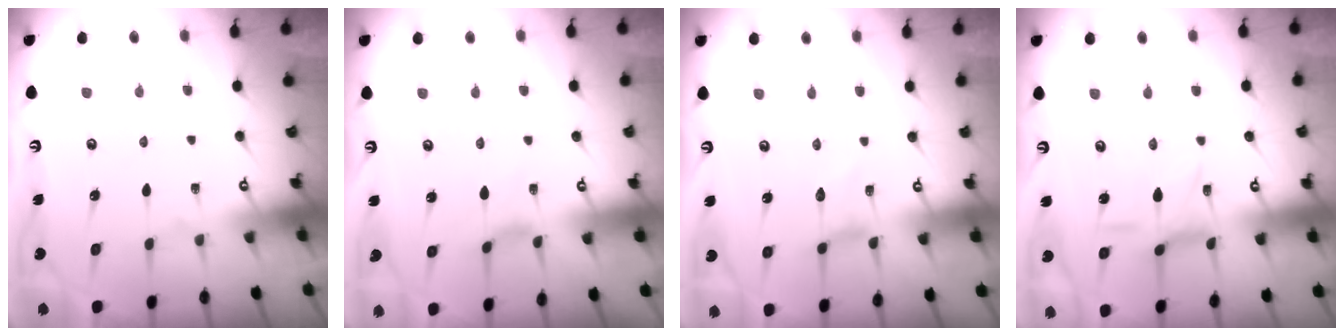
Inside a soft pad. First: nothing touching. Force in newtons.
{"total": 0.0}
{"total": 0.0}
{"total": 1.6, "press": 1.6, "slide": 0.5}